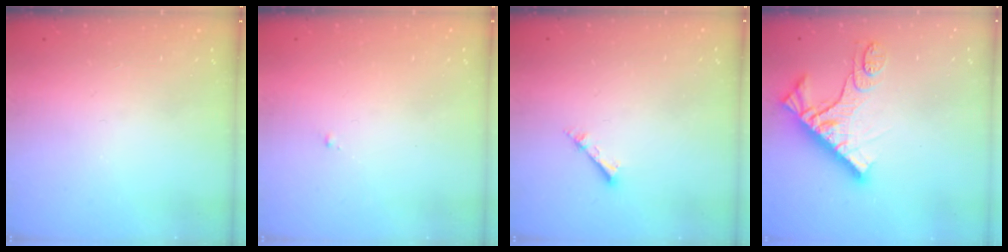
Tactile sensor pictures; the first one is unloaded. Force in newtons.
{"total": 0.6, "press": 0.6, "slide": 0.2}
{"total": 2.1, "press": 2.1, "slide": 0.3}
{"total": 13.6, "press": 13.5, "slide": 1.5}